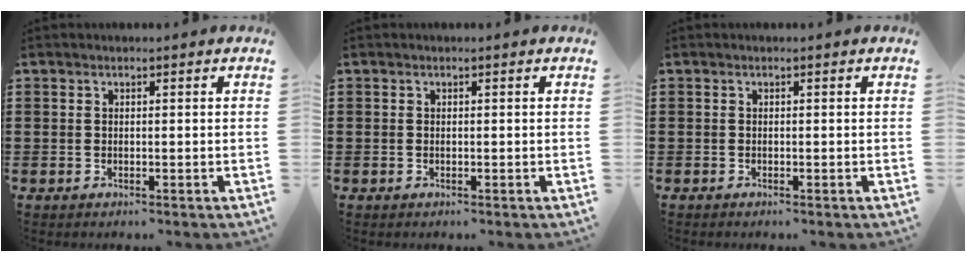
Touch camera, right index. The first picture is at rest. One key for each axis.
{"total": 0.0}
{"total": 0.0}